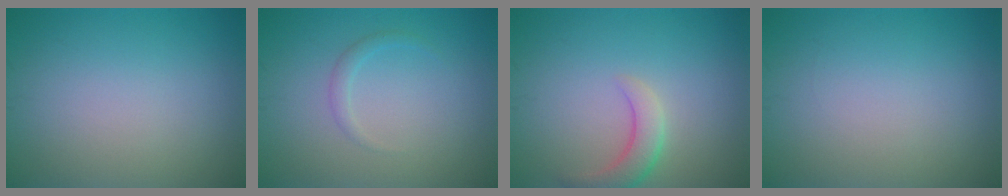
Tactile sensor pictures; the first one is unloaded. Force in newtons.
{"total": 1.0, "press": 1.0, "slide": 0.1}
{"total": 2.9, "press": 2.8, "slide": 0.3}
{"total": 0.0}